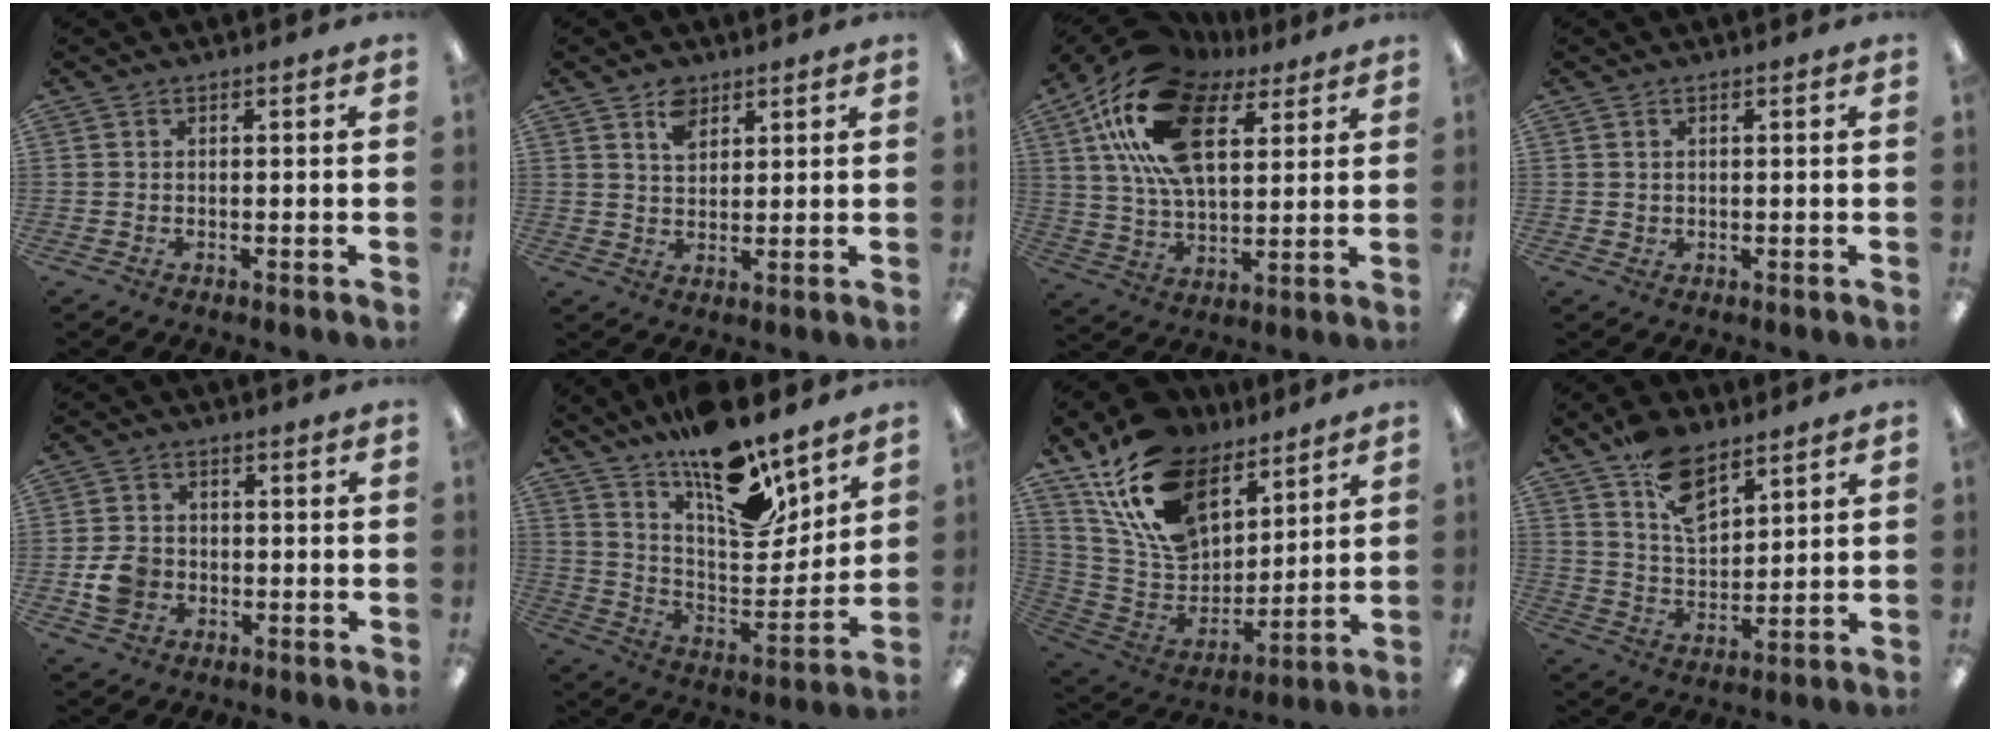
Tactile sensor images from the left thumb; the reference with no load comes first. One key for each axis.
{"total": 5.4, "fx": 3.7, "fy": 3.3, "fz": 2.3, "tx": -0.041, "ty": -0.008, "tz": 0.067}
{"total": 23.7, "fx": 11.6, "fy": 12.5, "fz": 16.5, "tx": -0.322, "ty": -0.037, "tz": 0.201}
{"total": 1.1, "fx": 0.6, "fy": 0.9, "fz": 0.0, "tx": -0.001, "ty": 0.003, "tz": 0.010}
{"total": 6.6, "fx": -1.6, "fy": 5.6, "fz": 3.2, "tx": -0.065, "ty": 0.008, "tz": -0.030}
{"total": 18.2, "fx": 13.7, "fy": 6.9, "fz": 9.8, "tx": -0.157, "ty": -0.102, "tz": 0.238}
{"total": 20.4, "fx": 12.8, "fy": 11.9, "fz": 10.5, "tx": -0.218, "ty": -0.061, "tz": 0.242}
{"total": 11.9, "fx": 7.7, "fy": 6.2, "fz": 6.6, "tx": -0.109, "ty": -0.037, "tz": 0.140}